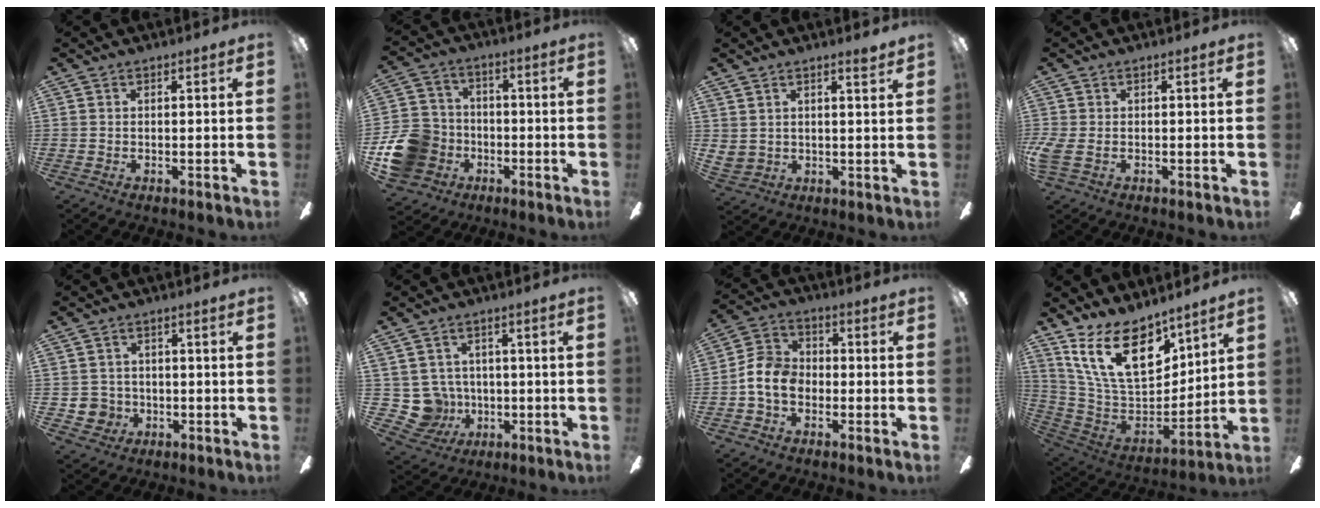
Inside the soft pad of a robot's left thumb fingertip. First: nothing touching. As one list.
[{"total": 14.5, "force": [-5.5, 12.3, 5.6], "torque": [-0.115, 0.048, -0.091]}, {"total": 3.9, "force": [3.3, 1.9, 0.9], "torque": [-0.020, -0.014, 0.061]}, {"total": 3.5, "force": [-0.9, 1.9, 2.8], "torque": [-0.067, 0.001, -0.019]}, {"total": 4.3, "force": [-0.8, 4.2, 0.4], "torque": [-0.021, 0.011, -0.012]}, {"total": 8.6, "force": [0.0, 8.4, 1.9], "torque": [-0.083, -0.006, 0.005]}, {"total": 8.6, "force": [-2.0, 6.6, 5.1], "torque": [-0.115, 0.024, -0.035]}, {"total": 21.3, "force": [12.6, 11.0, 13.1], "torque": [-0.251, -0.070, 0.225]}]